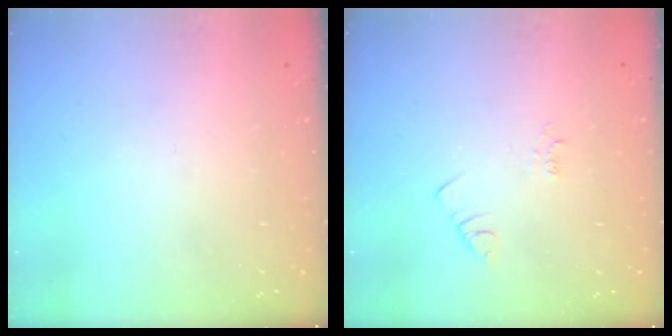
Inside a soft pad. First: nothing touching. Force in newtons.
{"total": 1.9, "press": 1.9, "slide": 0.3}